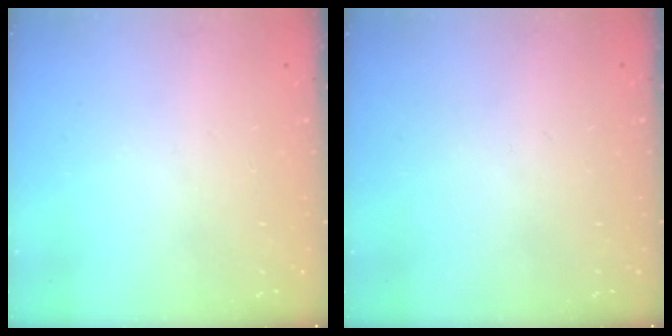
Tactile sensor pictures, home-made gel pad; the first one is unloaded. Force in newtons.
{"total": 0.0}